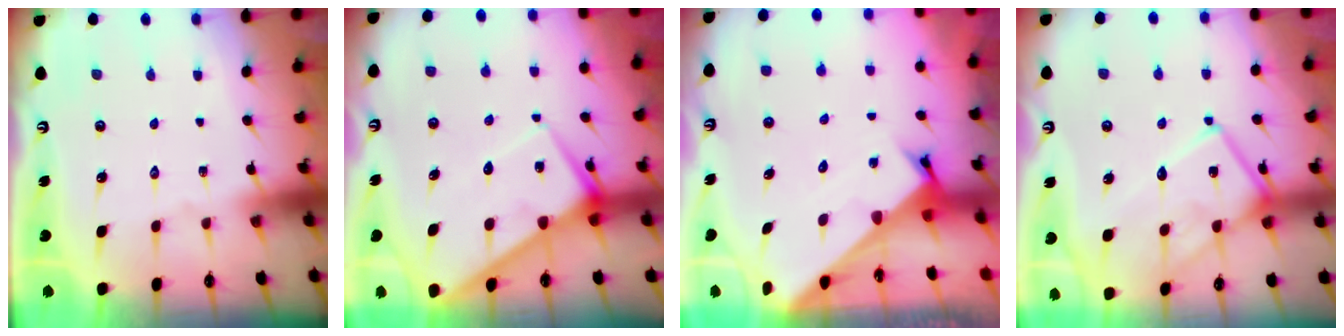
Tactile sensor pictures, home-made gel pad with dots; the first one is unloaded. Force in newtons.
{"total": 7.3, "press": 7.3, "slide": 0.8}
{"total": 2.6, "press": 2.6, "slide": 0.2}
{"total": 14.7, "press": 14.6, "slide": 1.4}